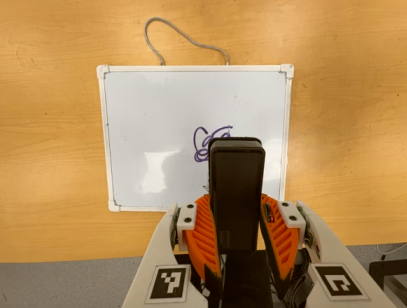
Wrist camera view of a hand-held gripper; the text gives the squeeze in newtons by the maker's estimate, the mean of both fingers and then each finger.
{"total": 9.5, "left": 6.9, "right": 12.0}